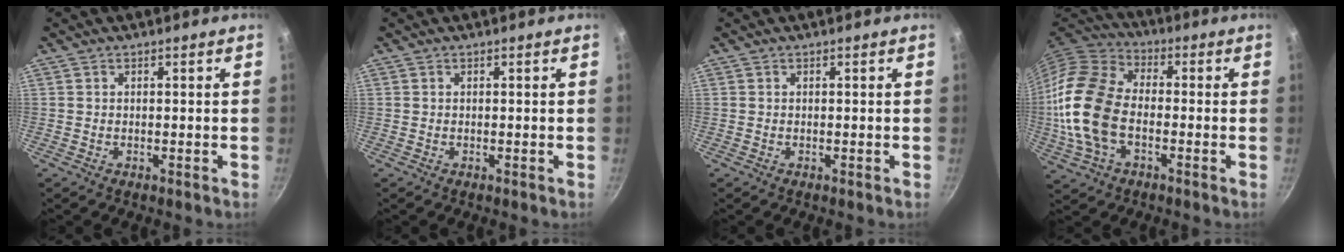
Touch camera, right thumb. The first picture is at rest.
{"total": 0.0}
{"total": 0.0}
{"total": 17.8, "force": [-2.9, 11.2, 13.6], "torque": [-0.261, 0.028, -0.069]}